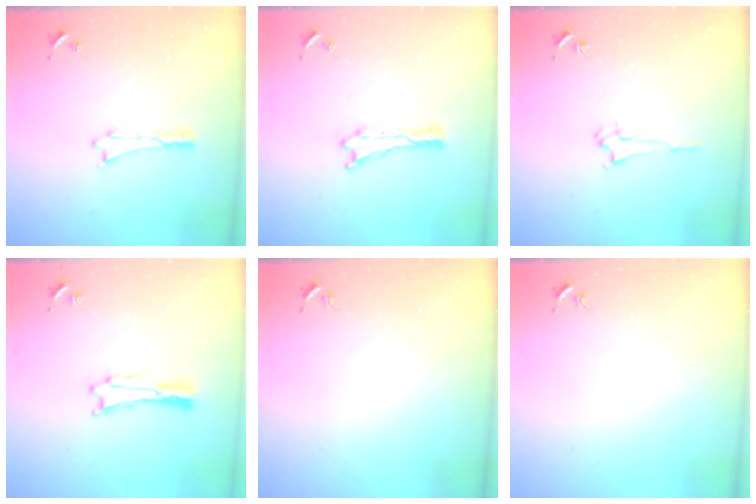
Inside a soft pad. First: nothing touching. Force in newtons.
{"total": 0.0}
{"total": 2.4, "press": 2.4, "slide": 0.3}
{"total": 0.0}
{"total": 0.0}
{"total": 0.0}